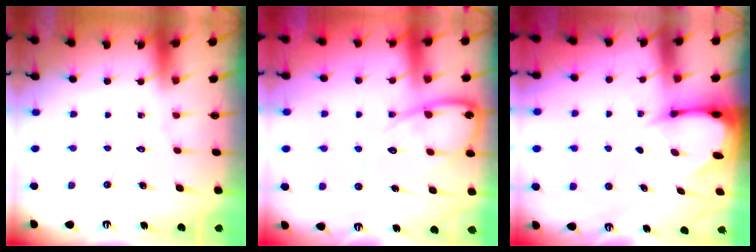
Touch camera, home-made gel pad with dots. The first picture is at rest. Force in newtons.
{"total": 11.9, "press": 11.9, "slide": 1.2}
{"total": 3.1, "press": 3.1, "slide": 0.4}